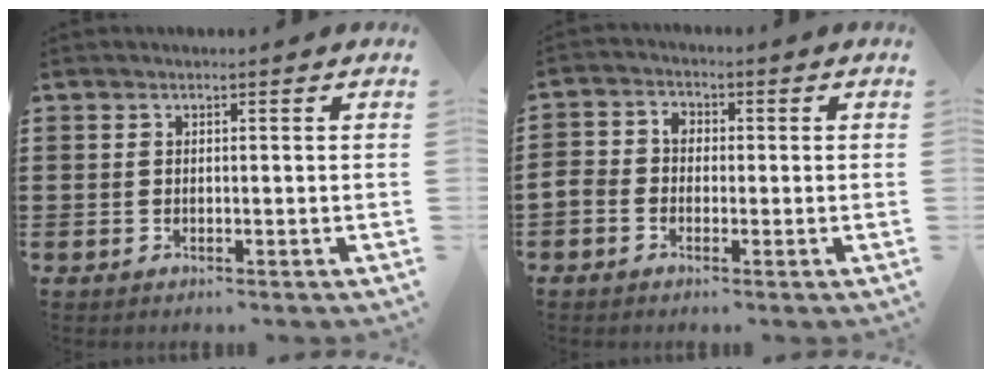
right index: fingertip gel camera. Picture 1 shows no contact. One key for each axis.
{"total": 2.6, "fx": -1.6, "fy": 1.9, "fz": 0.8, "tx": -0.031, "ty": 0.007, "tz": -0.040}